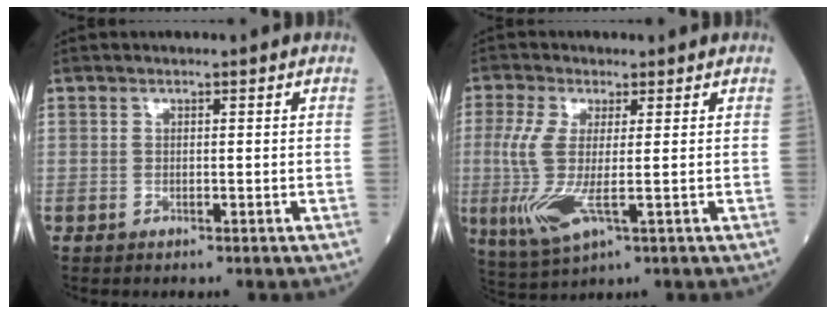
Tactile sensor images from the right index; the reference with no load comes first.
{"total": 8.1, "force": [-1.1, 1.7, 7.9], "torque": [-0.189, -0.022, -0.021]}